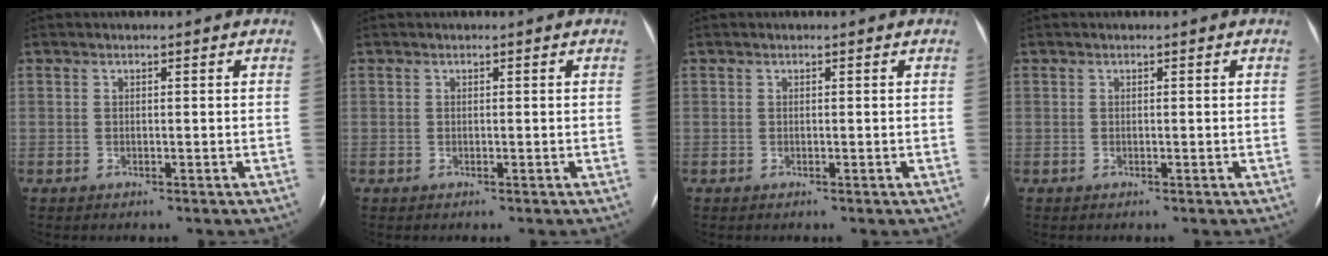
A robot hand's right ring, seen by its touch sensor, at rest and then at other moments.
{"total": 0.0}
{"total": 0.0}
{"total": 0.0}